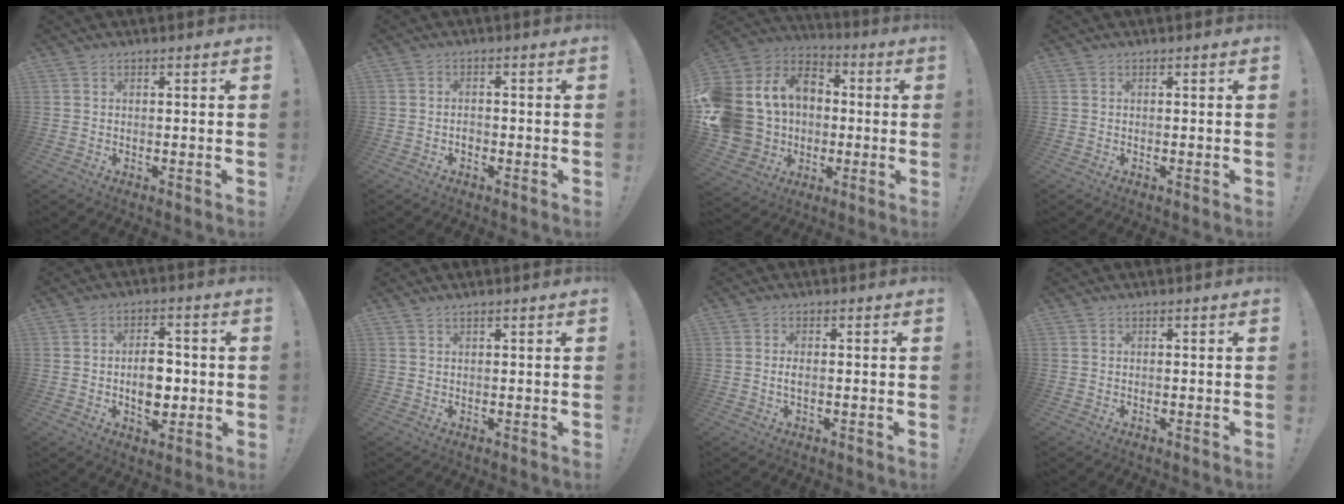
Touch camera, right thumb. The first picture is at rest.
{"total": 1.6, "force": [-1.1, 0.9, 0.8], "torque": [-0.014, 0.003, -0.019]}
{"total": 18.9, "force": [0.5, 16.5, 9.3], "torque": [-0.192, 0.006, 0.043]}
{"total": 0.0}
{"total": 8.7, "force": [-0.8, 5.8, 6.4], "torque": [-0.089, 0.003, -0.017]}
{"total": 0.9, "force": [0.8, -0.2, 0.4], "torque": [-0.012, 0.000, 0.015]}
{"total": 1.7, "force": [-0.4, 0.5, 1.6], "torque": [-0.030, 0.003, -0.006]}
{"total": 0.0}